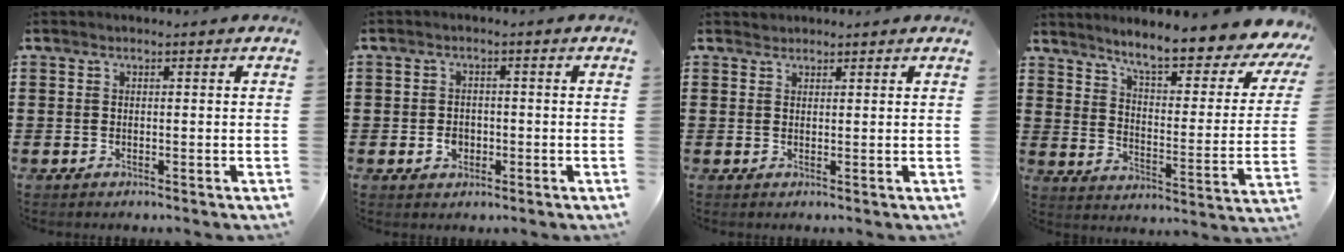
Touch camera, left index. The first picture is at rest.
{"total": 2.4, "force": [-0.7, 1.8, 1.3], "torque": [-0.029, 0.001, -0.015]}
{"total": 1.2, "force": [1.1, 0.4, -0.1], "torque": [-0.001, 0.001, 0.023]}
{"total": 7.6, "force": [6.3, -0.1, 4.2], "torque": [-0.091, -0.052, 0.096]}